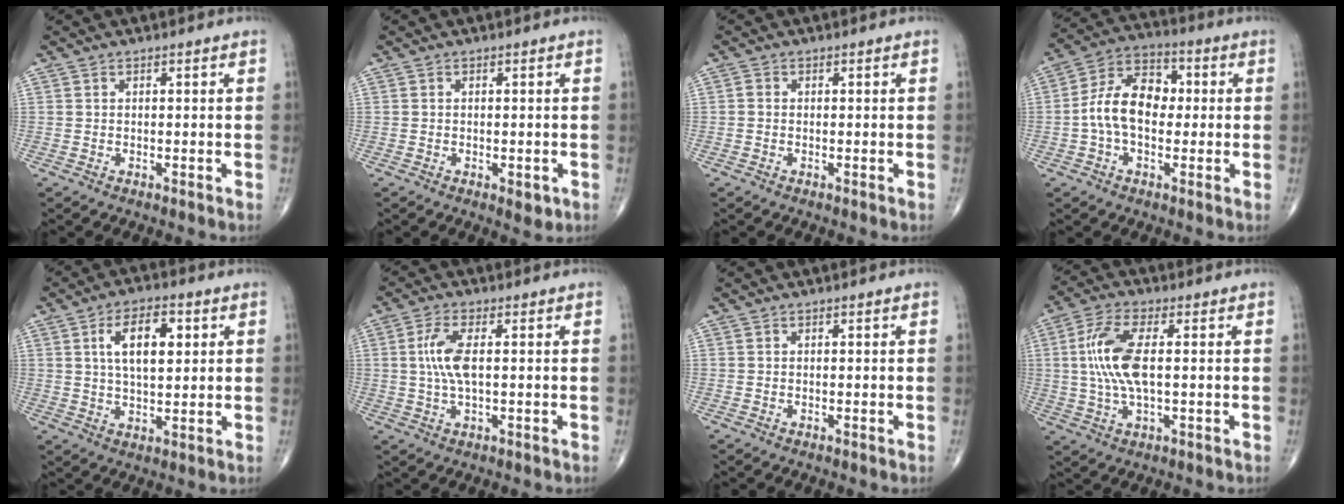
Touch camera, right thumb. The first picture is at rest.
{"total": 2.4, "force": [-0.8, 1.2, 1.9], "torque": [-0.019, -0.003, -0.006]}
{"total": 0.8, "force": [-0.2, 0.6, 0.4], "torque": [-0.005, 0.001, -0.007]}
{"total": 11.6, "force": [-0.4, 7.5, 8.8], "torque": [-0.151, 0.036, -0.019]}
{"total": 9.7, "force": [2.7, 4.7, 8.0], "torque": [-0.120, -0.002, 0.045]}
{"total": 6.2, "force": [0.7, 2.1, 5.8], "torque": [-0.139, 0.003, 0.011]}
{"total": 0.0}
{"total": 10.5, "force": [0.9, 3.9, 9.7], "torque": [-0.222, 0.007, 0.017]}